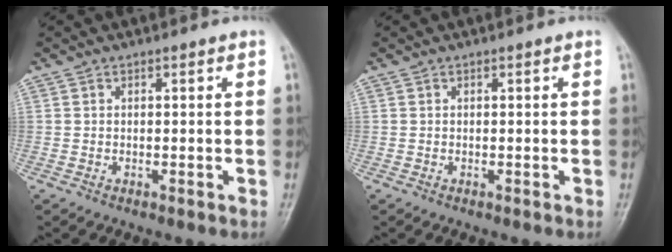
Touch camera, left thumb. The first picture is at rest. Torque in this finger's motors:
{"motor_torque": [0.00, 0.00, 0.00, 0.00, 0.00]}